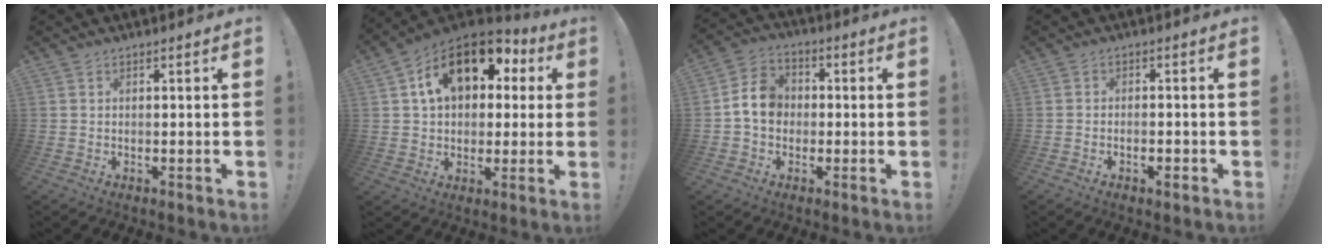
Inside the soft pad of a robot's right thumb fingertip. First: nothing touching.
{"total": 18.0, "force": [7.1, 11.3, 12.0], "torque": [-0.183, -0.018, 0.125]}
{"total": 9.4, "force": [-0.3, 7.8, 5.2], "torque": [-0.084, 0.020, 0.002]}
{"total": 2.3, "force": [-1.3, 0.8, 1.6], "torque": [-0.014, 0.004, -0.023]}